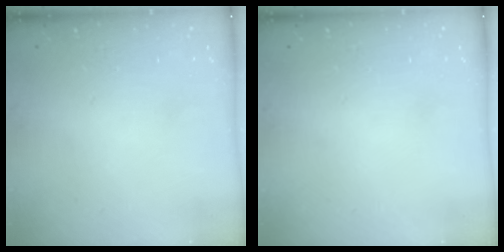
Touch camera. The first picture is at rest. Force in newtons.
{"total": 0.0}